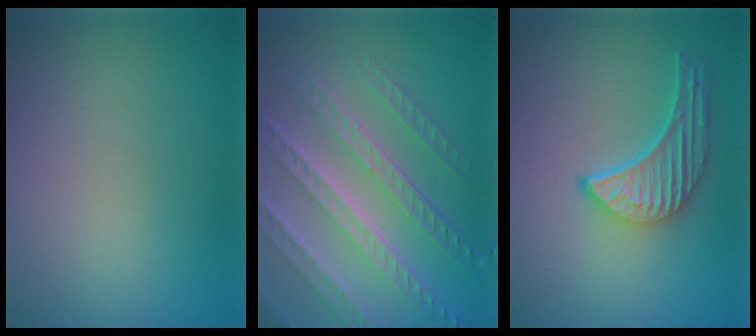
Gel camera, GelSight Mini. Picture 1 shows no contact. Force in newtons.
{"total": 7.9, "press": 5.4, "slide": 5.8}
{"total": 4.8, "press": 3.7, "slide": 3.0}